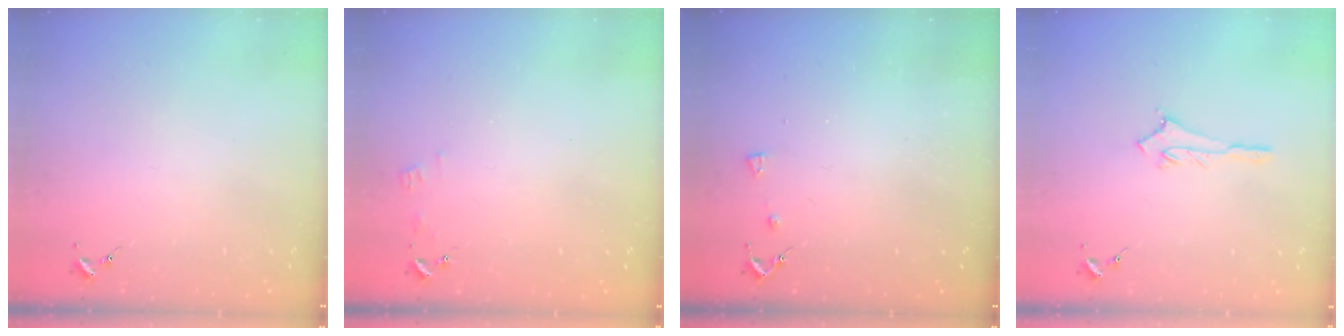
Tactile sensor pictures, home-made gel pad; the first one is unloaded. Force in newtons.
{"total": 4.2, "press": 4.2, "slide": 0.5}
{"total": 3.3, "press": 3.3, "slide": 0.6}
{"total": 2.9, "press": 2.8, "slide": 0.4}